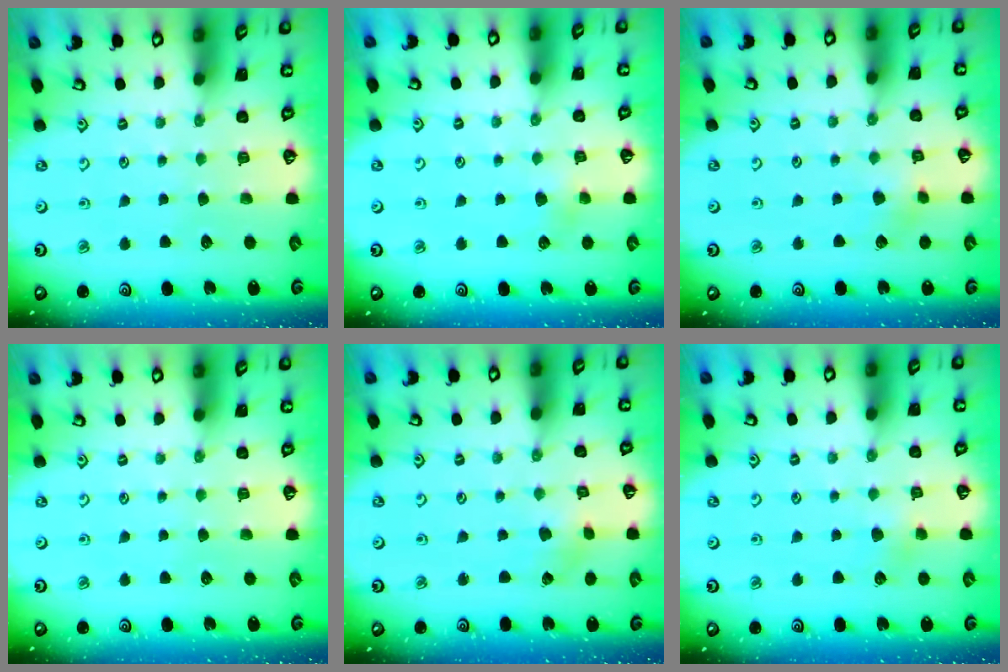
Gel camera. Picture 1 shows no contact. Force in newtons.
{"total": 2.4, "press": 2.4, "slide": 0.4}
{"total": 3.2, "press": 3.1, "slide": 0.5}
{"total": 0.0}
{"total": 1.6, "press": 1.6, "slide": 0.2}
{"total": 3.8, "press": 3.8, "slide": 0.5}